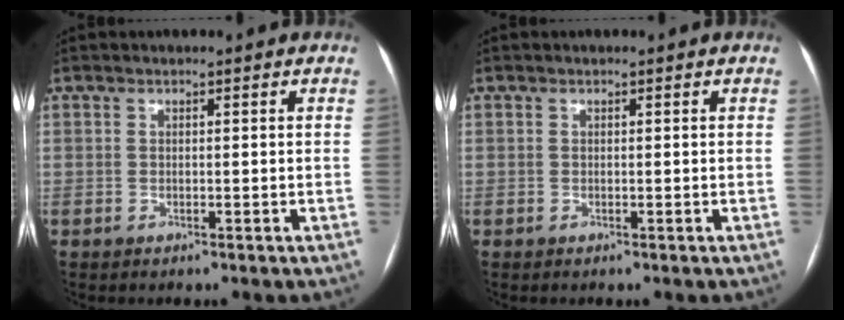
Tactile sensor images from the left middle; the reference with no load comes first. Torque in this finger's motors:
{"motor_torque": [-0.01, 0.04, 0.05, 0.00]}